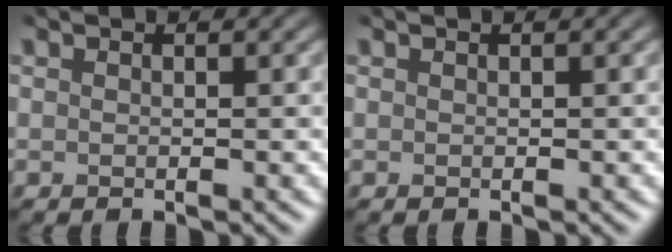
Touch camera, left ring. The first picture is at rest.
{"total": 0.0}